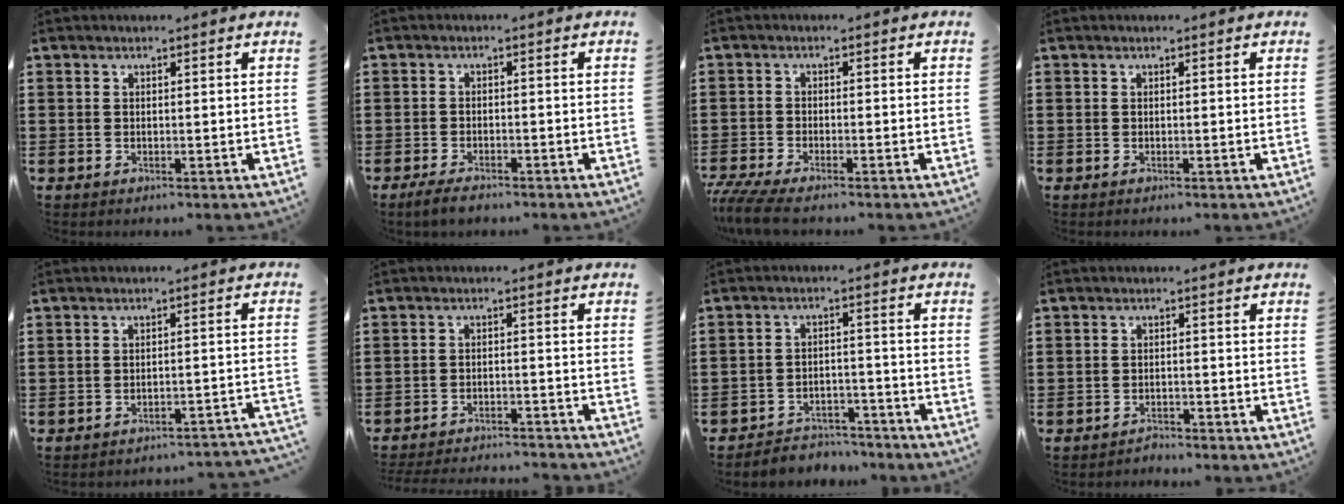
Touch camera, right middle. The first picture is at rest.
{"total": 2.6, "force": [-2.2, 0.9, 1.1], "torque": [-0.035, 0.000, -0.048]}
{"total": 4.1, "force": [-3.7, 0.4, 1.7], "torque": [-0.056, -0.016, -0.079]}
{"total": 0.0}
{"total": 2.8, "force": [-2.8, 0.1, 0.5], "torque": [-0.013, 0.001, -0.060]}
{"total": 3.5, "force": [-3.4, 0.2, 0.2], "torque": [-0.008, 0.003, -0.073]}
{"total": 4.2, "force": [-4.1, 0.9, -0.1], "torque": [-0.005, 0.004, -0.088]}
{"total": 2.2, "force": [-2.1, 0.5, -0.3], "torque": [-0.002, 0.003, -0.048]}